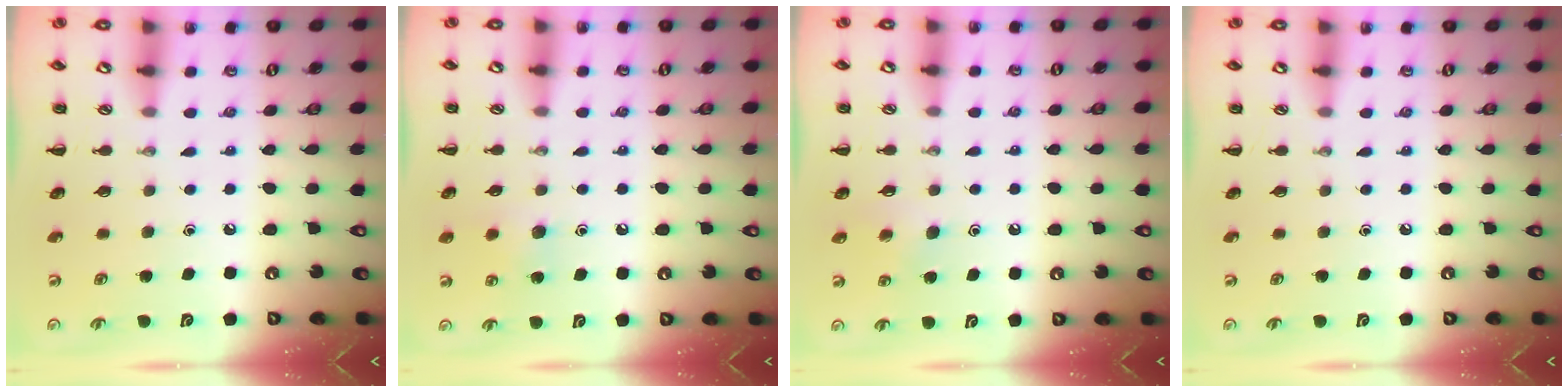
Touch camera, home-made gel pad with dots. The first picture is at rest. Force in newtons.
{"total": 7.1, "press": 6.7, "slide": 2.4}
{"total": 4.9, "press": 4.7, "slide": 1.3}
{"total": 0.0}